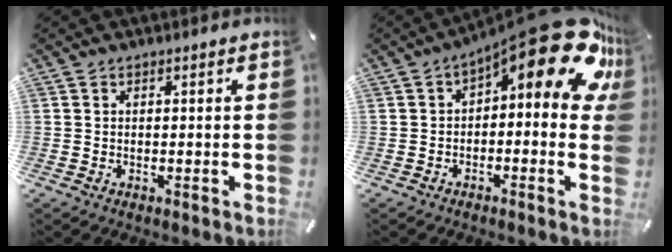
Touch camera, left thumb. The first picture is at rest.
{"total": 19.1, "force": [8.6, 7.2, 15.4], "torque": [-0.198, -0.065, 0.147]}